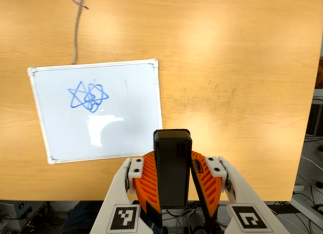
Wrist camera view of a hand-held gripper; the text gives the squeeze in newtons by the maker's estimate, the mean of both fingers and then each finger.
{"total": 7.3, "left": 6.7, "right": 7.9}